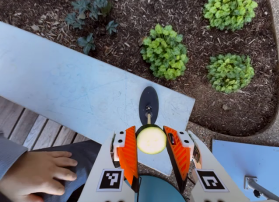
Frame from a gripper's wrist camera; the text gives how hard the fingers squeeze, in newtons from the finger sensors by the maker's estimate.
{"total": 8.5, "left": 8.1, "right": 9.0}